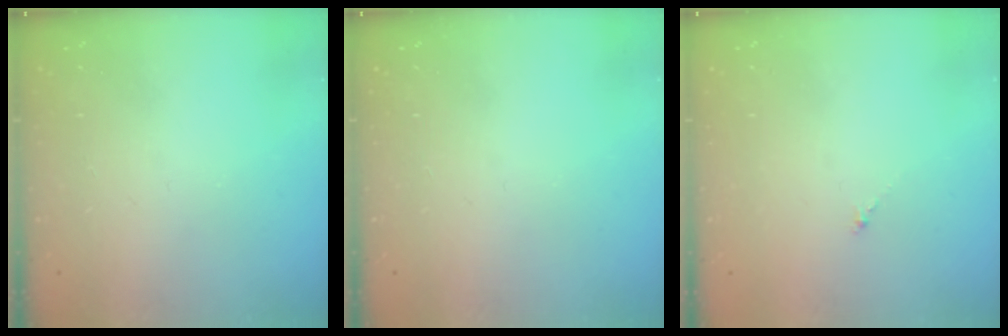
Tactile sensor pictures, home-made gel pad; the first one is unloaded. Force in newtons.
{"total": 0.0}
{"total": 0.0}